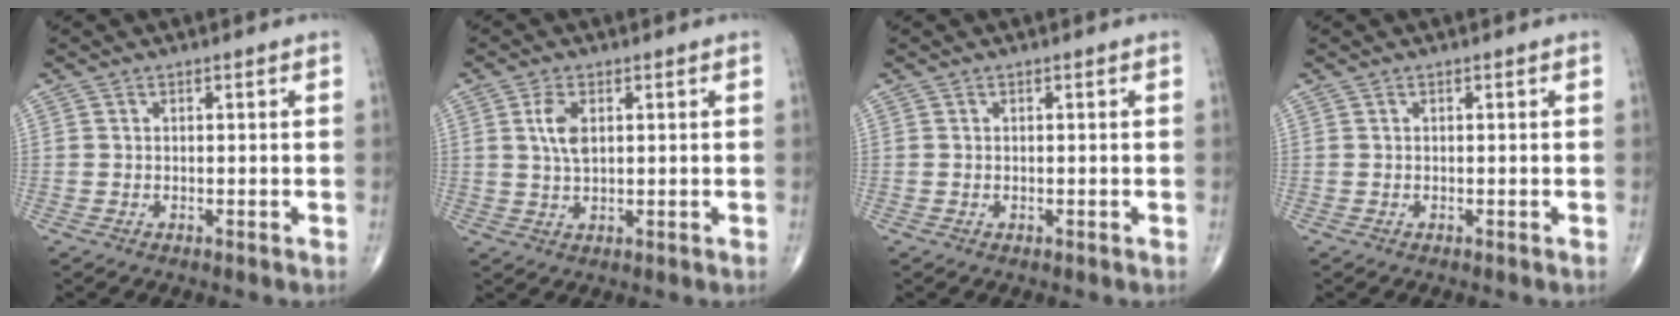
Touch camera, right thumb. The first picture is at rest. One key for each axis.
{"total": 4.4, "fx": 1.2, "fy": 2.2, "fz": 3.6, "tx": -0.075, "ty": -0.006, "tz": 0.024}
{"total": 0.0}
{"total": 0.0}